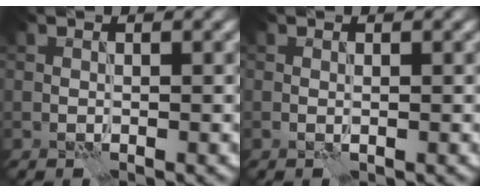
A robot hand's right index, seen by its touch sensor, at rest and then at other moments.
{"total": 0.0}